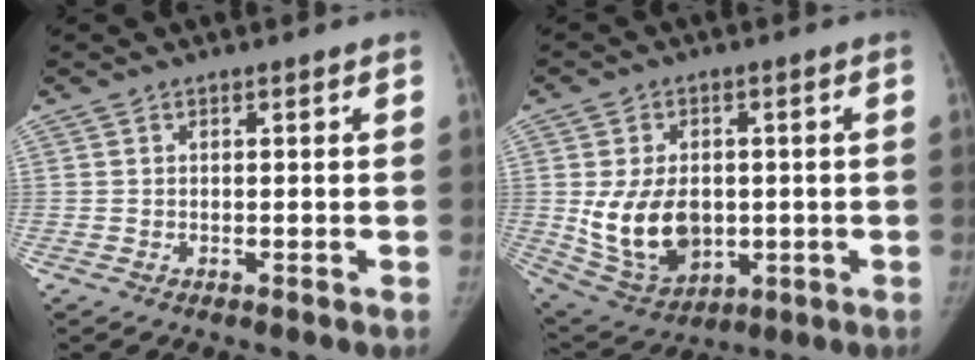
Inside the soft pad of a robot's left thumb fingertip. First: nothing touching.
{"total": 13.8, "force": [-0.7, 9.8, 9.6], "torque": [-0.142, -0.008, 0.015]}